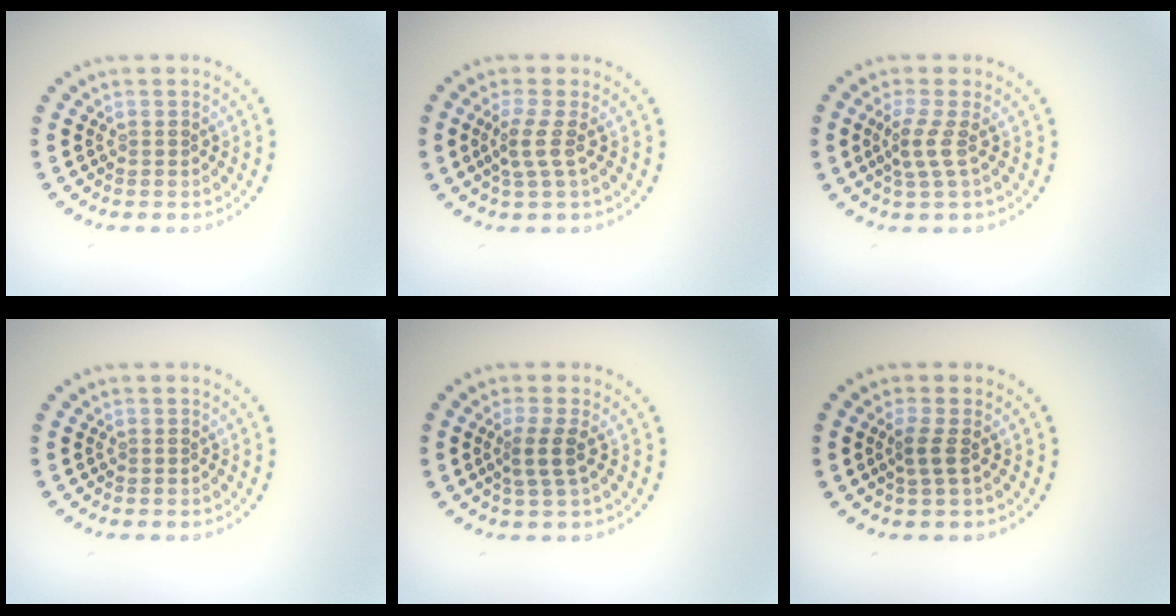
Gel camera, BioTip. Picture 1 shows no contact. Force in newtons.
{"total": 2.1, "press": 1.5, "slide": 1.5}
{"total": 2.1, "press": 1.5, "slide": 1.4}
{"total": 0.0}
{"total": 2.2, "press": 1.7, "slide": 1.3}
{"total": 1.6, "press": 1.3, "slide": 0.9}